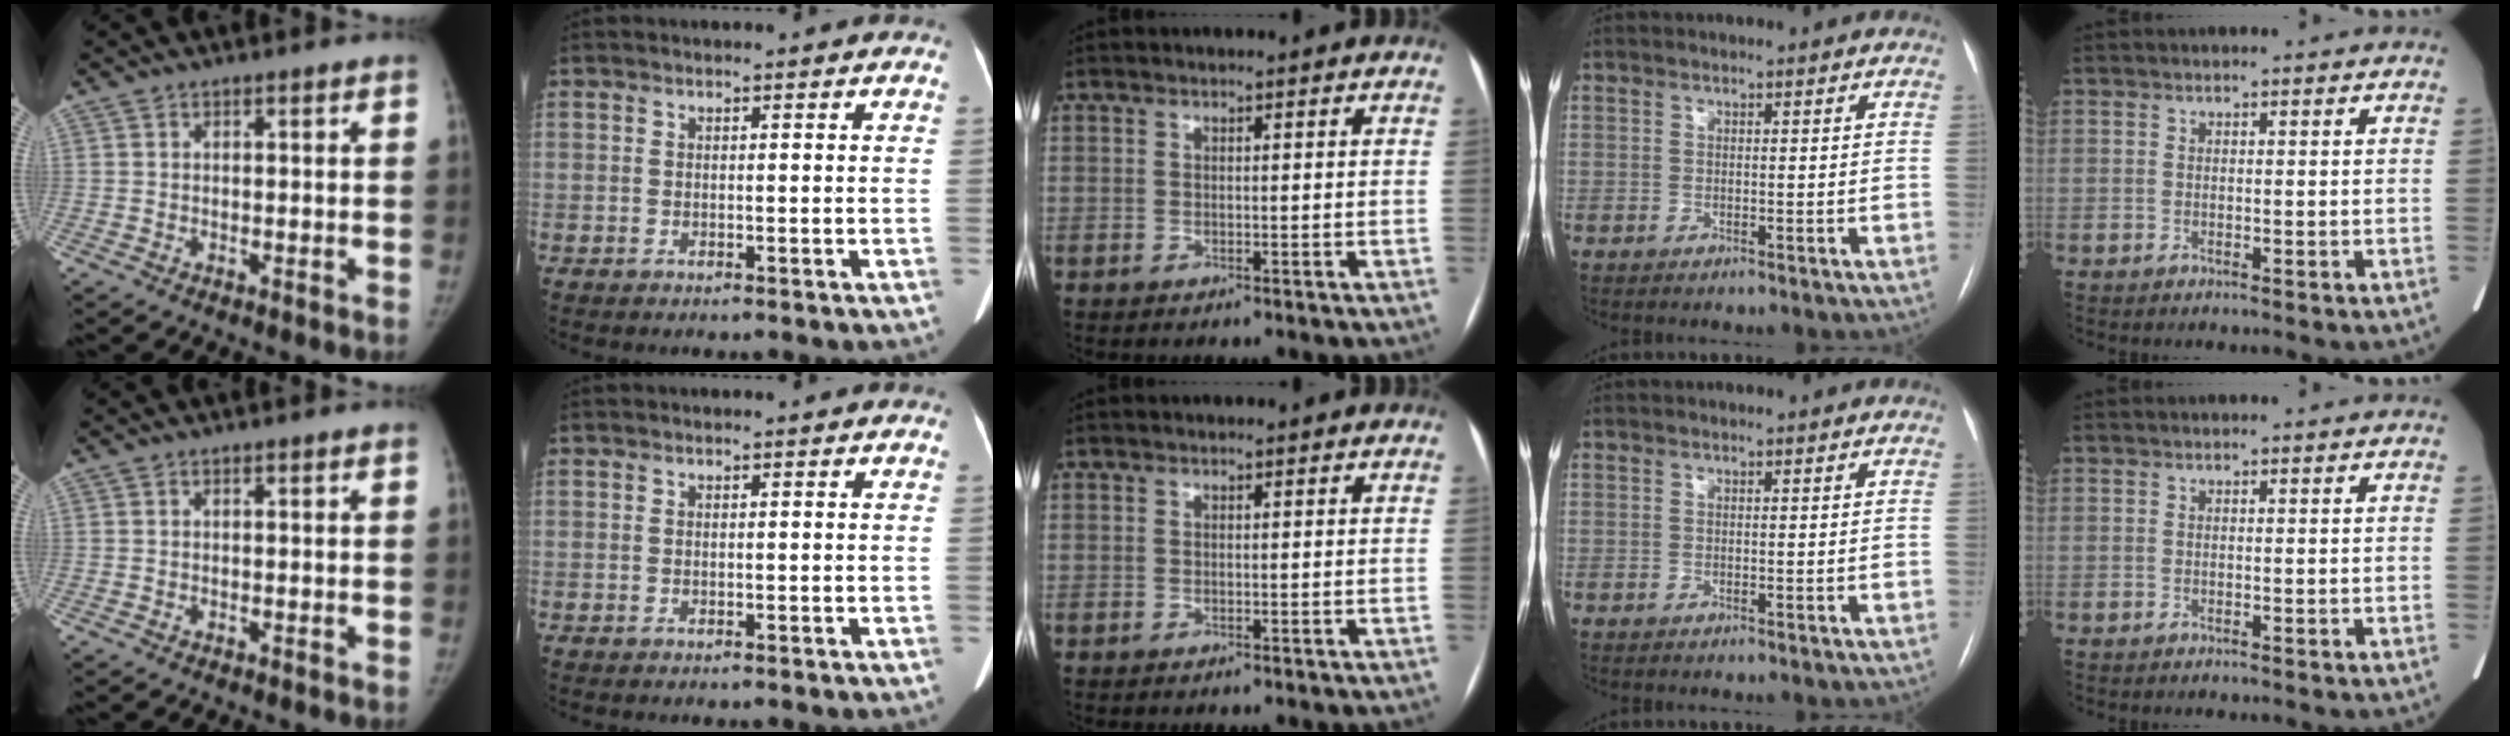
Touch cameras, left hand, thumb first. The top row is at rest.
{}